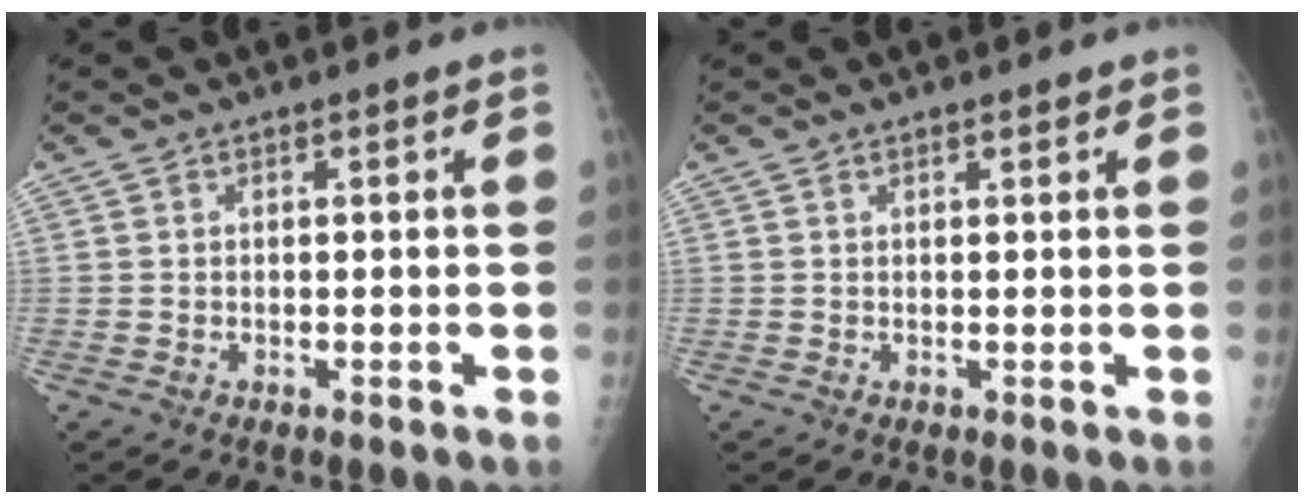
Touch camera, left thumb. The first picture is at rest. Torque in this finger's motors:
{"motor_torque": [-0.12, 0.05, -0.03, 0.04, -0.04]}